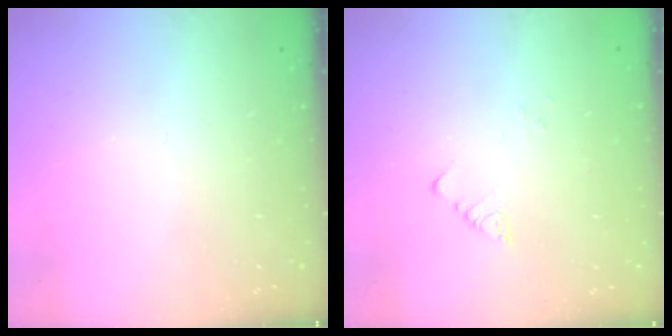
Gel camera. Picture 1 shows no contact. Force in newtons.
{"total": 1.5, "press": 1.4, "slide": 0.1}